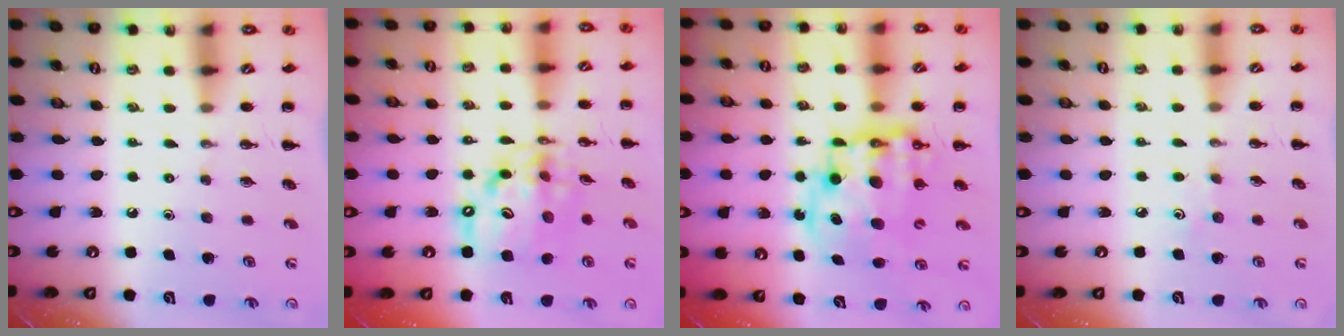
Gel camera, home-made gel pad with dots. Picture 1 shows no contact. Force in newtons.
{"total": 12.8, "press": 12.3, "slide": 3.5}
{"total": 12.7, "press": 12.2, "slide": 3.3}
{"total": 2.8, "press": 2.7, "slide": 0.8}